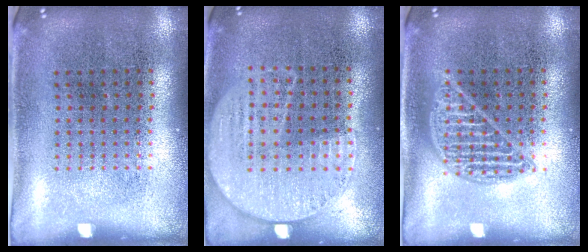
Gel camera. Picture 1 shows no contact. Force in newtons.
{"total": 1.1, "press": 1.0, "slide": 0.5}
{"total": 1.1, "press": 1.0, "slide": 0.2}